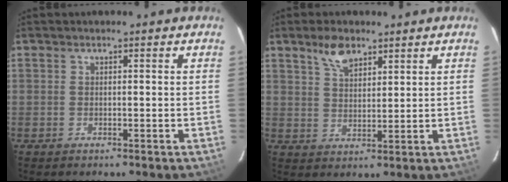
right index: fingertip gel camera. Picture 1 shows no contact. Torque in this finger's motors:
{"motor_torque": [0.33, 0.31, 0.09, 0.04]}